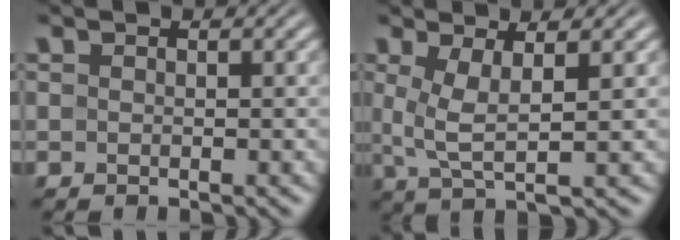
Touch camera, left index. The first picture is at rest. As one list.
[{"total": 3.6, "force": [0.9, 0.9, 3.4], "torque": [-0.074, -0.003, 0.023]}]